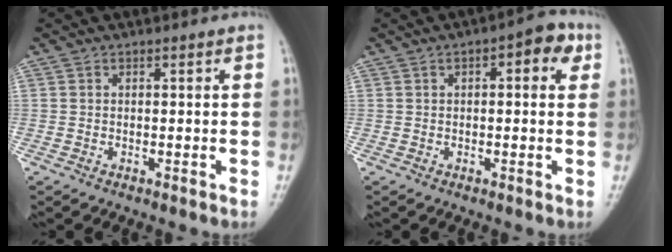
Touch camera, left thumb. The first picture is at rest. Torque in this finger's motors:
{"motor_torque": [-0.47, 0.92, -0.23, -0.01, -0.03]}